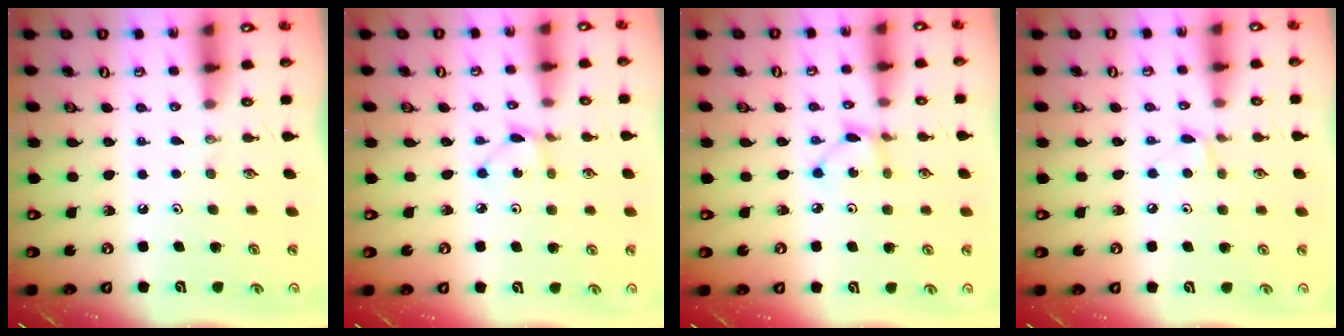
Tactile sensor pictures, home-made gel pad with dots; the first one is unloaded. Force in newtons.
{"total": 1.5, "press": 1.5, "slide": 0.2}
{"total": 2.2, "press": 2.2, "slide": 0.2}
{"total": 5.8, "press": 5.8, "slide": 0.6}